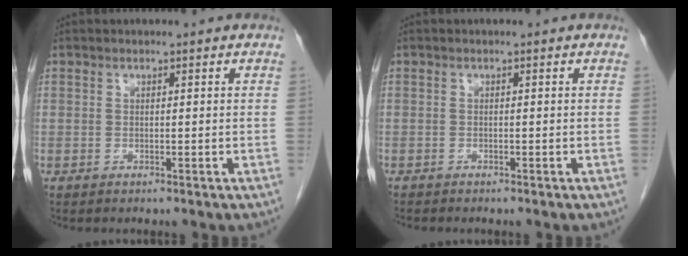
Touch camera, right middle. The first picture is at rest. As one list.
[{"total": 0.6, "force": [-0.6, 0.2, 0.0], "torque": [-0.003, -0.001, -0.012]}]